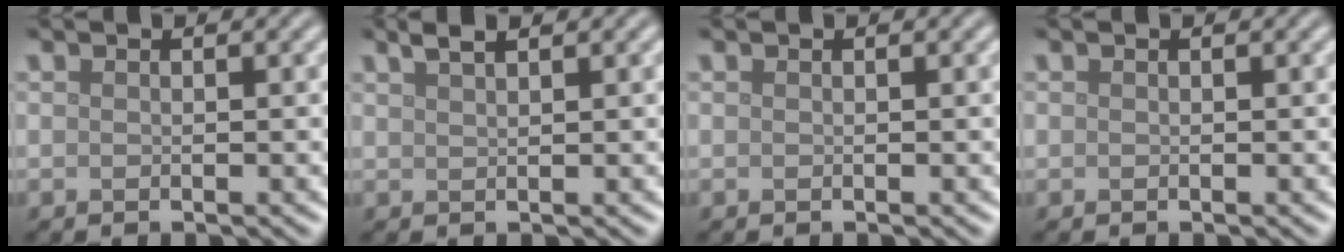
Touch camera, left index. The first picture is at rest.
{"total": 1.5, "force": [1.1, 0.4, 0.9], "torque": [-0.011, 0.004, 0.018]}
{"total": 0.0}
{"total": 0.0}